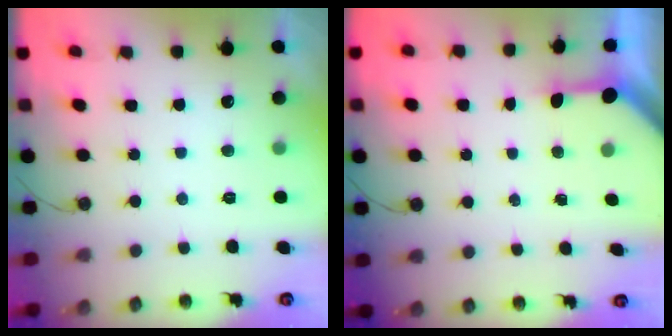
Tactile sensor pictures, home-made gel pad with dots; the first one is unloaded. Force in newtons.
{"total": 3.5, "press": 3.5, "slide": 0.4}